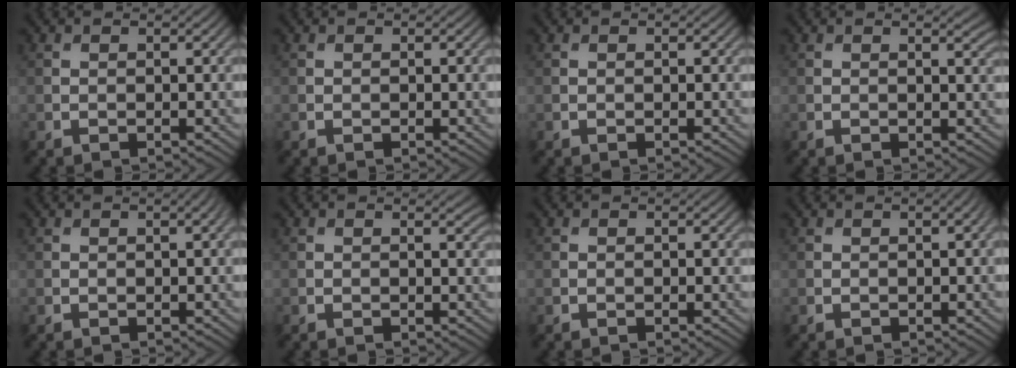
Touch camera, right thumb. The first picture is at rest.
{"total": 0.0}
{"total": 0.0}
{"total": 1.4, "force": [0.8, 0.2, 1.1], "torque": [-0.013, -0.002, 0.012]}
{"total": 1.3, "force": [0.5, 0.2, 1.2], "torque": [-0.016, 0.007, 0.001]}
{"total": 0.8, "force": [0.5, 0.1, 0.6], "torque": [-0.008, -0.002, 0.008]}
{"total": 0.0}
{"total": 0.9, "force": [0.3, 0.1, 0.9], "torque": [-0.012, 0.006, 0.003]}